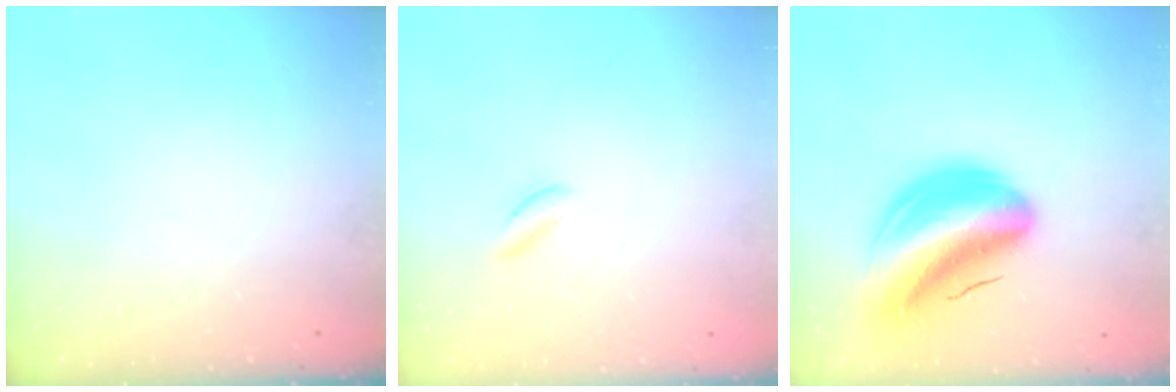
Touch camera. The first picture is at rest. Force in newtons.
{"total": 2.1, "press": 1.9, "slide": 0.9}
{"total": 15.3, "press": 14.6, "slide": 4.4}